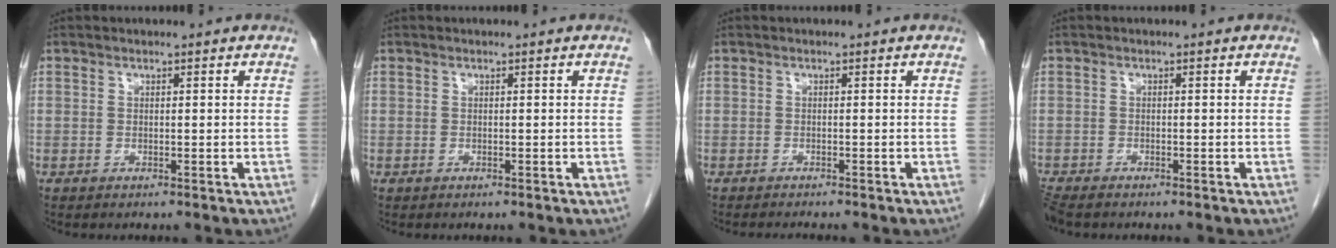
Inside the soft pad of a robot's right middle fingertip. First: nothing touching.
{"total": 0.0}
{"total": 2.1, "force": [-1.9, 0.0, 0.8], "torque": [-0.014, -0.004, -0.025]}
{"total": 3.4, "force": [-2.9, 1.1, 1.5], "torque": [-0.032, -0.010, -0.050]}